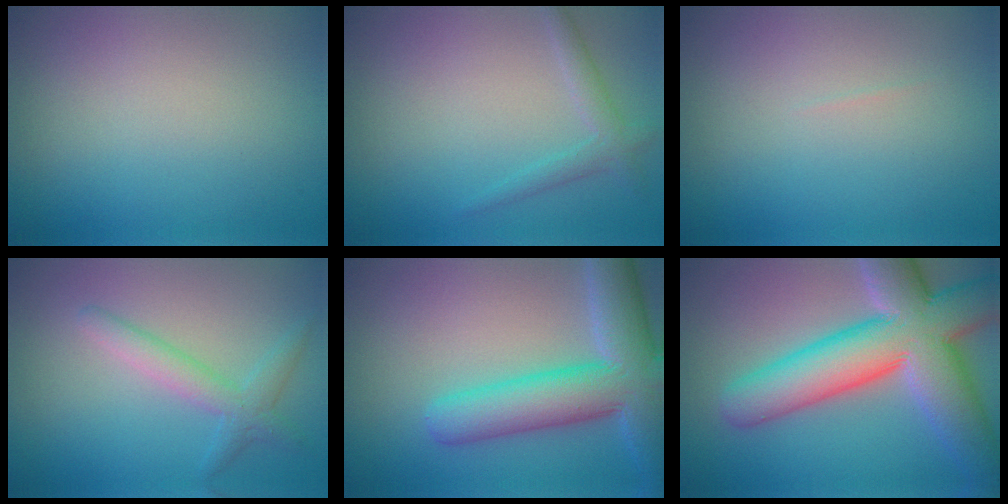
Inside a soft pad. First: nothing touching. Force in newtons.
{"total": 1.8, "press": 1.8, "slide": 0.1}
{"total": 0.0}
{"total": 2.6, "press": 2.6, "slide": 0.1}
{"total": 9.2, "press": 9.2, "slide": 0.5}
{"total": 12.3, "press": 12.3, "slide": 0.8}